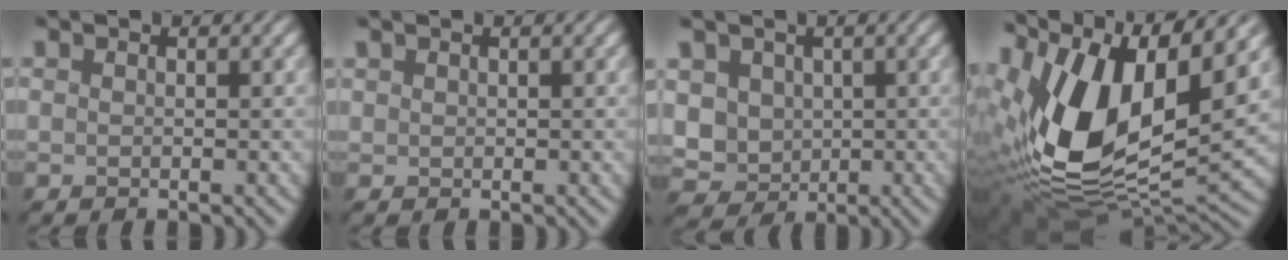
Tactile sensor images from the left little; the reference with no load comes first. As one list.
[{"total": 0.0}, {"total": 5.4, "force": [0.4, 4.6, 2.7], "torque": [-0.089, 0.003, 0.021]}, {"total": 16.0, "force": [3.3, 8.6, 13.0], "torque": [-0.279, 0.004, 0.061]}]